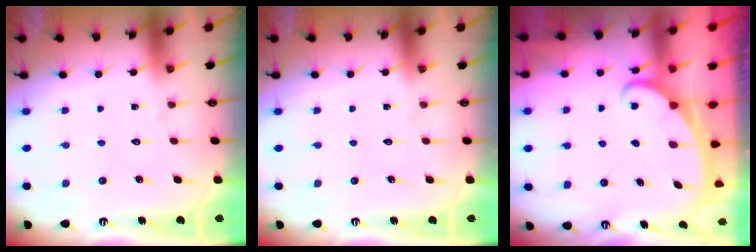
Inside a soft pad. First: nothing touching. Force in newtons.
{"total": 0.0}
{"total": 2.4, "press": 2.4, "slide": 0.3}